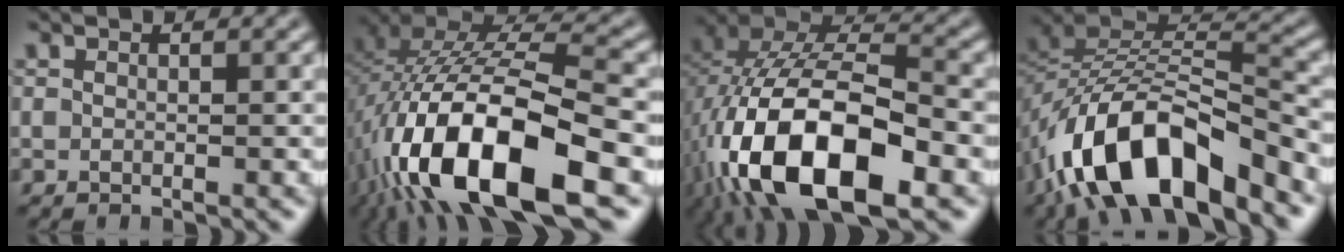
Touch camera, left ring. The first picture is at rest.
{"total": 16.3, "force": [-7.2, 6.5, 13.1], "torque": [-0.260, -0.011, -0.124]}
{"total": 16.5, "force": [-6.6, 8.1, 12.7], "torque": [-0.239, -0.007, -0.124]}
{"total": 12.3, "force": [-7.1, 5.5, 8.5], "torque": [-0.149, 0.002, -0.135]}